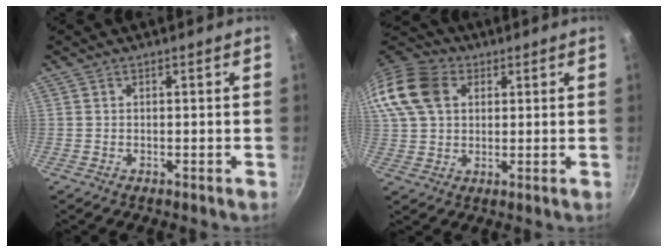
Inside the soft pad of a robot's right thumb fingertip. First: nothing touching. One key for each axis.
{"total": 18.5, "fx": 6.0, "fy": 13.9, "fz": 10.8, "tx": -0.246, "ty": 0.029, "tz": 0.101}